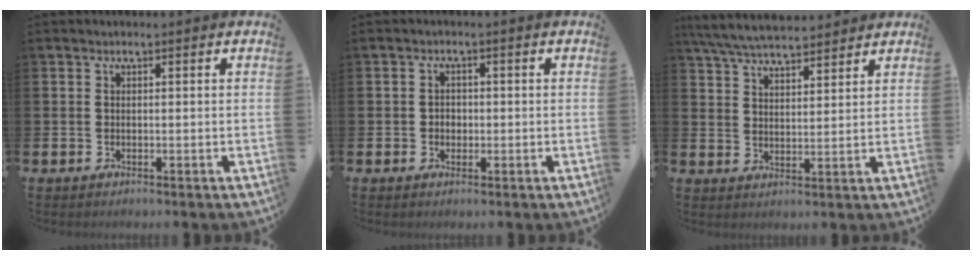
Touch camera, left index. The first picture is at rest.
{"total": 1.5, "force": [-0.2, 1.4, 0.6], "torque": [-0.004, 0.005, -0.008]}
{"total": 6.4, "force": [6.1, 0.9, 1.6], "torque": [-0.056, -0.024, 0.113]}